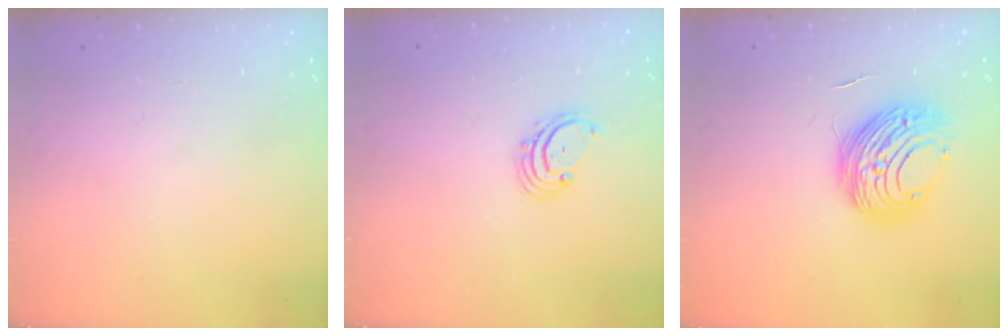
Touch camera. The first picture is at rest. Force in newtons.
{"total": 2.0, "press": 1.9, "slide": 0.6}
{"total": 11.4, "press": 11.3, "slide": 0.5}